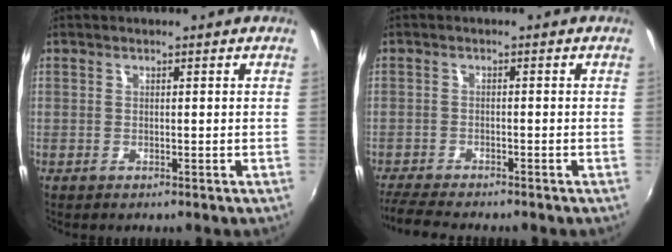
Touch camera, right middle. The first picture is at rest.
{"total": 6.1, "force": [-5.6, 0.6, 2.5], "torque": [-0.071, -0.021, -0.096]}